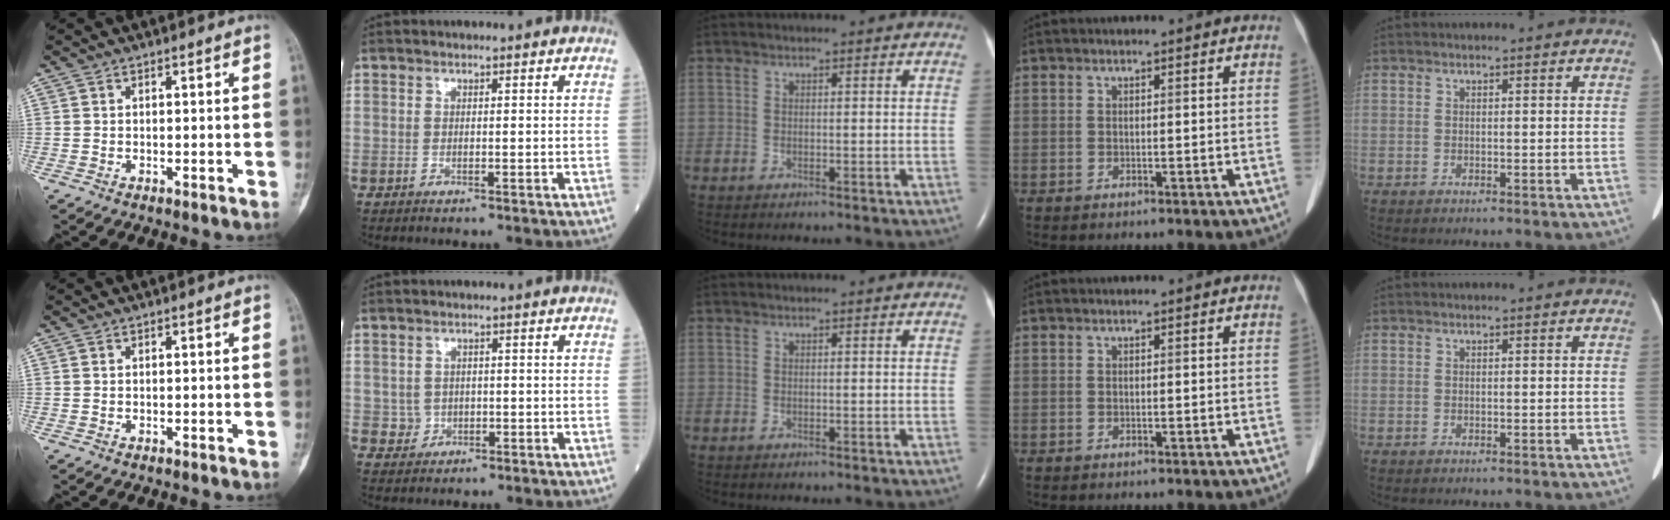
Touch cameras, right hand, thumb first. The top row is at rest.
{"index": {"total": 2.2, "force": [-0.1, 2.1, 0.5], "torque": [-0.004, 0.004, 0.002]}}